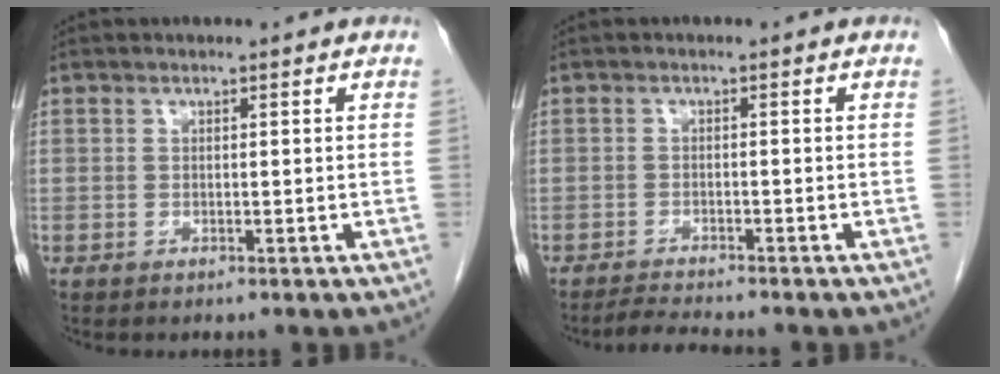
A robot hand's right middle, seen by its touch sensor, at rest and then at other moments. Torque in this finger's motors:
{"motor_torque": [0.17, -0.13, 0.00, 0.00]}